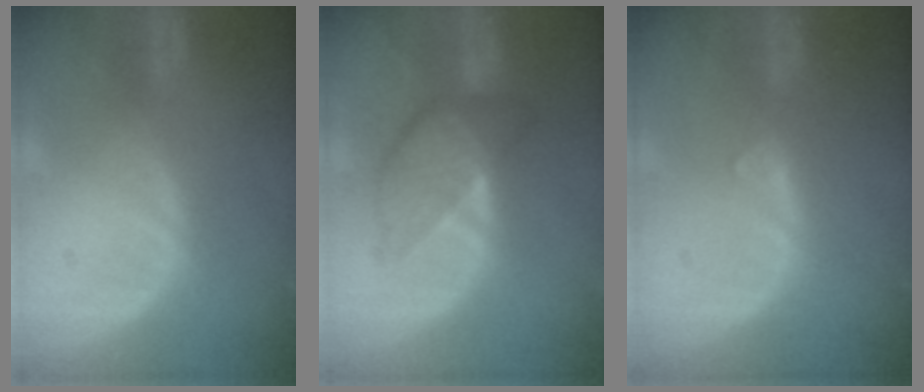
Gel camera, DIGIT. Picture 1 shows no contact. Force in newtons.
{"total": 6.0, "press": 6.0, "slide": 0.4}
{"total": 1.2, "press": 1.2, "slide": 0.3}